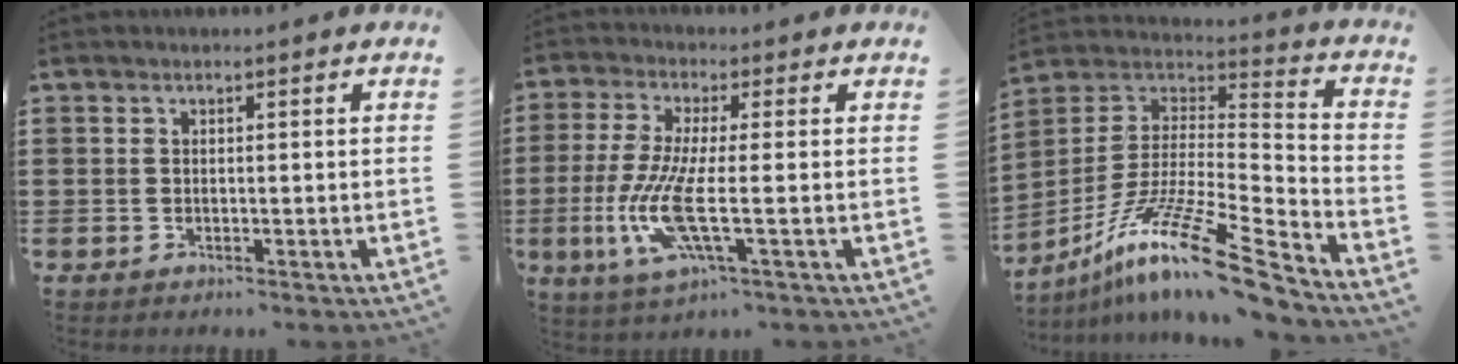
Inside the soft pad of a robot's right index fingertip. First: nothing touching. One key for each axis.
{"total": 9.5, "fx": -2.2, "fy": 1.5, "fz": 9.2, "tx": -0.219, "ty": -0.037, "tz": -0.046}
{"total": 15.7, "fx": -11.0, "fy": 1.7, "fz": 11.0, "tx": -0.209, "ty": 0.021, "tz": -0.205}